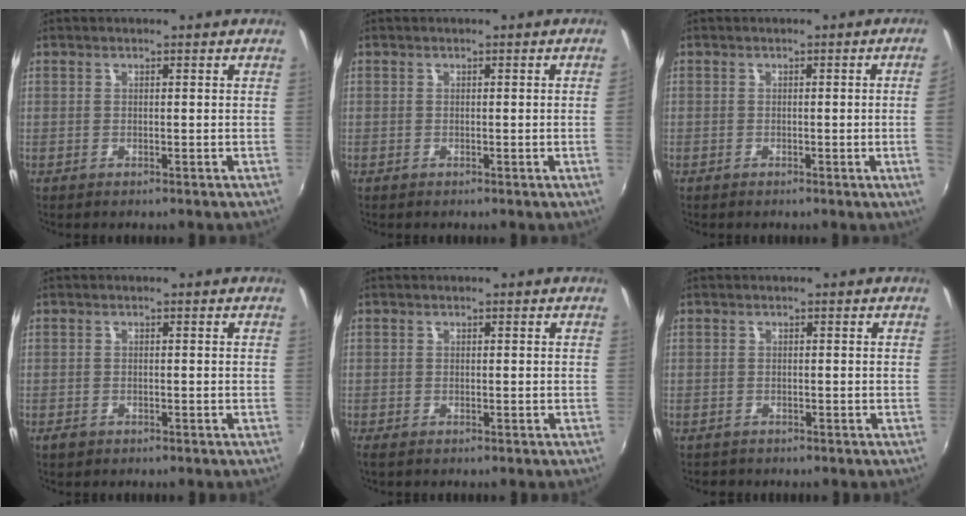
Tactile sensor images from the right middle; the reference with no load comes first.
{"total": 0.7, "force": [0.0, -0.4, 0.6], "torque": [-0.003, -0.004, -0.002]}
{"total": 2.9, "force": [-0.2, -1.5, 2.4], "torque": [-0.039, -0.013, 0.002]}
{"total": 1.5, "force": [-1.0, 1.0, 0.6], "torque": [-0.013, -0.003, -0.017]}
{"total": 0.7, "force": [-0.4, 0.1, 0.6], "torque": [-0.012, -0.002, -0.008]}
{"total": 0.7, "force": [-0.5, 0.4, -0.1], "torque": [0.000, -0.001, -0.009]}